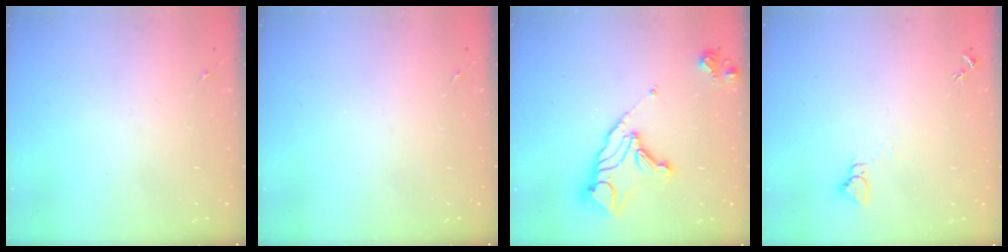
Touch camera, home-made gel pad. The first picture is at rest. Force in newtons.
{"total": 0.0}
{"total": 14.9, "press": 14.8, "slide": 1.5}
{"total": 3.0, "press": 3.0, "slide": 0.1}